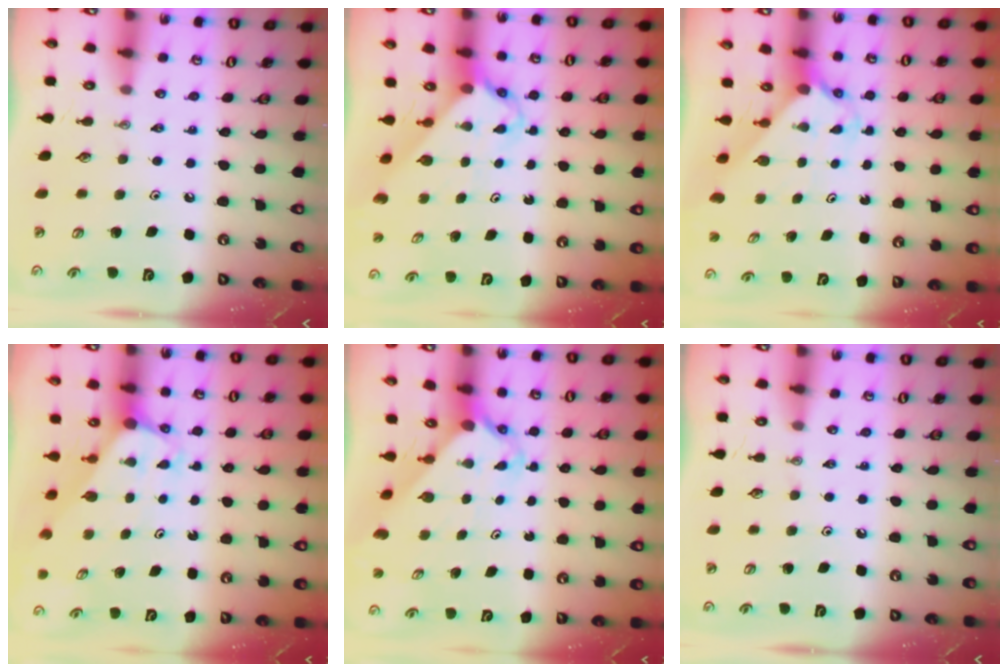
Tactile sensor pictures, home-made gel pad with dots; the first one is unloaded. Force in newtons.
{"total": 2.9, "press": 2.9, "slide": 0.3}
{"total": 2.3, "press": 2.3, "slide": 0.2}
{"total": 2.9, "press": 2.9, "slide": 0.2}
{"total": 2.3, "press": 2.3, "slide": 0.2}
{"total": 0.0}